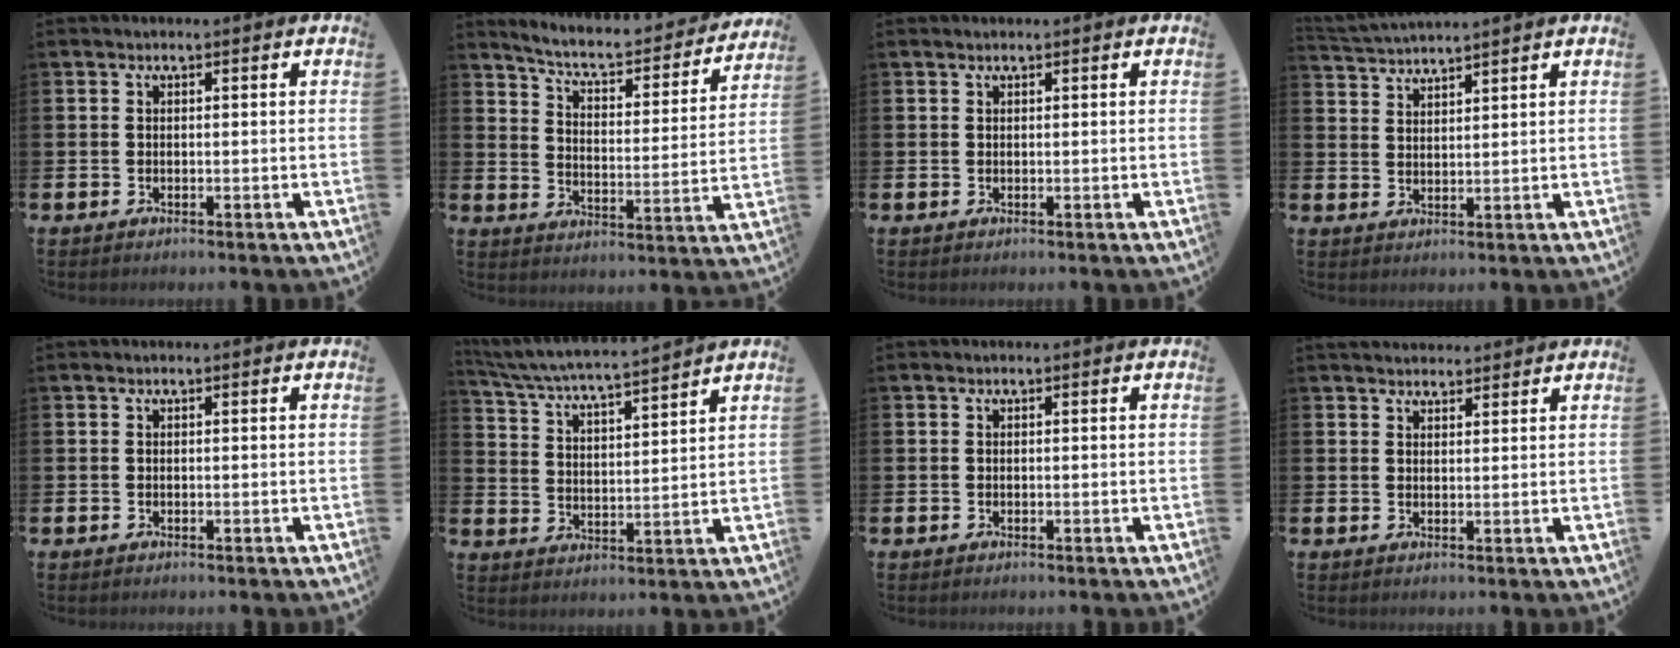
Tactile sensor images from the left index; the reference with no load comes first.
{"total": 6.2, "force": [5.6, 1.3, 2.3], "torque": [-0.068, -0.045, 0.088]}
{"total": 0.5, "force": [0.5, 0.1, 0.2], "torque": [-0.001, 0.000, 0.008]}
{"total": 2.9, "force": [2.9, -0.3, -0.2], "torque": [-0.010, -0.015, 0.054]}
{"total": 0.0}
{"total": 5.5, "force": [5.3, -0.2, 1.4], "torque": [-0.053, -0.043, 0.087]}
{"total": 0.0}
{"total": 2.7, "force": [2.5, 0.8, 0.1], "torque": [0.004, -0.011, 0.045]}